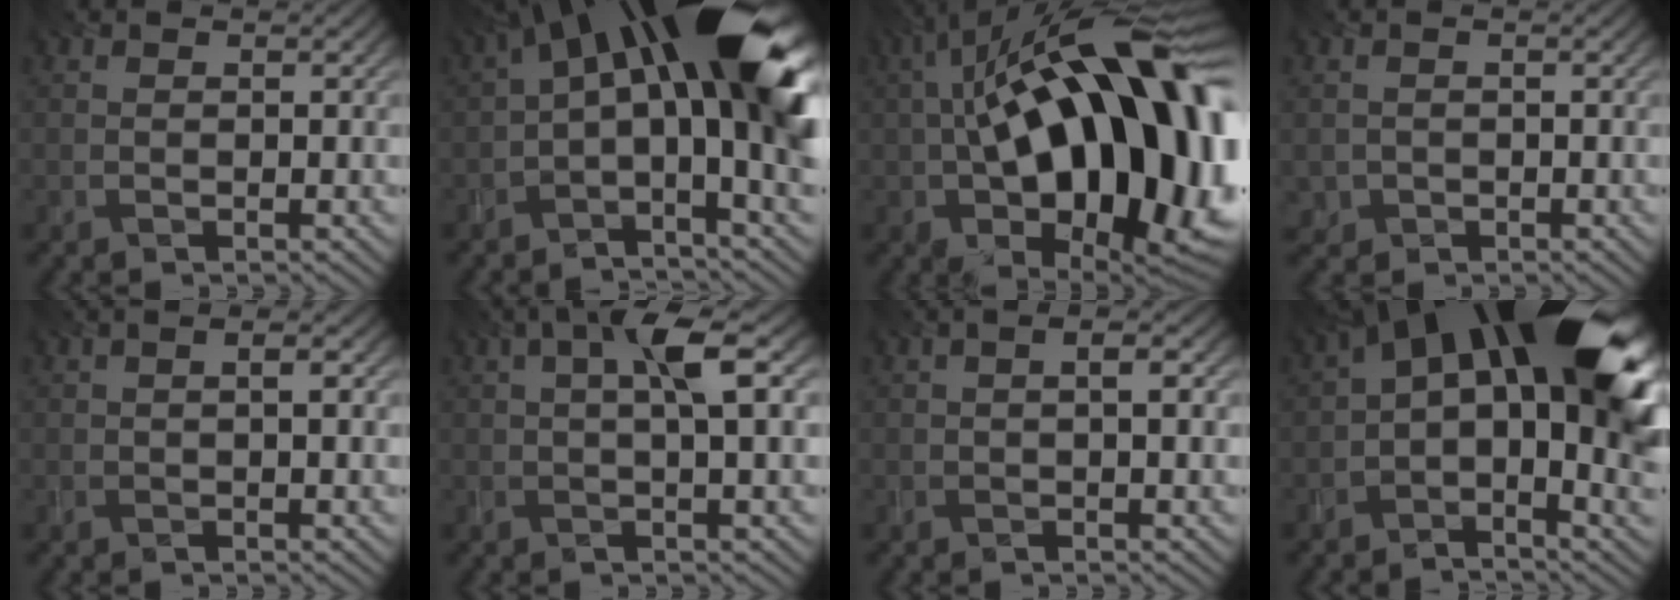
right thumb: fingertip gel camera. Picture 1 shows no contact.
{"total": 17.6, "force": [3.1, 6.0, 16.3], "torque": [-0.258, 0.027, 0.043]}
{"total": 21.2, "force": [0.0, 9.8, 18.8], "torque": [-0.288, 0.020, -0.009]}
{"total": 1.3, "force": [-0.4, 1.2, -0.2], "torque": [-0.003, -0.003, -0.011]}
{"total": 1.2, "force": [-0.1, 0.3, 1.1], "torque": [-0.013, 0.002, -0.003]}
{"total": 5.1, "force": [0.9, 0.6, 5.0], "torque": [-0.081, 0.014, 0.010]}
{"total": 1.8, "force": [-0.1, 0.5, 1.7], "torque": [-0.022, 0.004, -0.003]}
{"total": 18.1, "force": [3.9, 8.2, 15.6], "torque": [-0.224, 0.018, 0.065]}